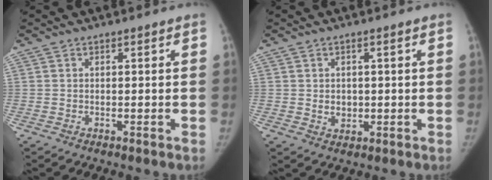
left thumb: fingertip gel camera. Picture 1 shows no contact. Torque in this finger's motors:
{"motor_torque": [0.47, 0.38, -0.07, 0.24, 0.16]}